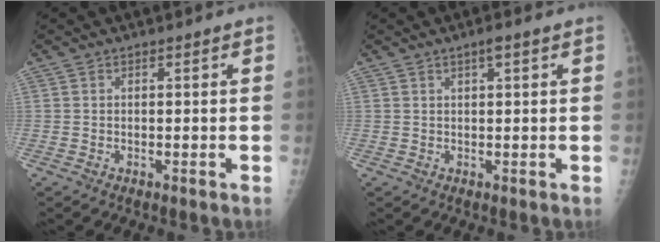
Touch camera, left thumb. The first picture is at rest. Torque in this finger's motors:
{"motor_torque": [0.34, -0.16, 0.19, -0.29, 0.12]}